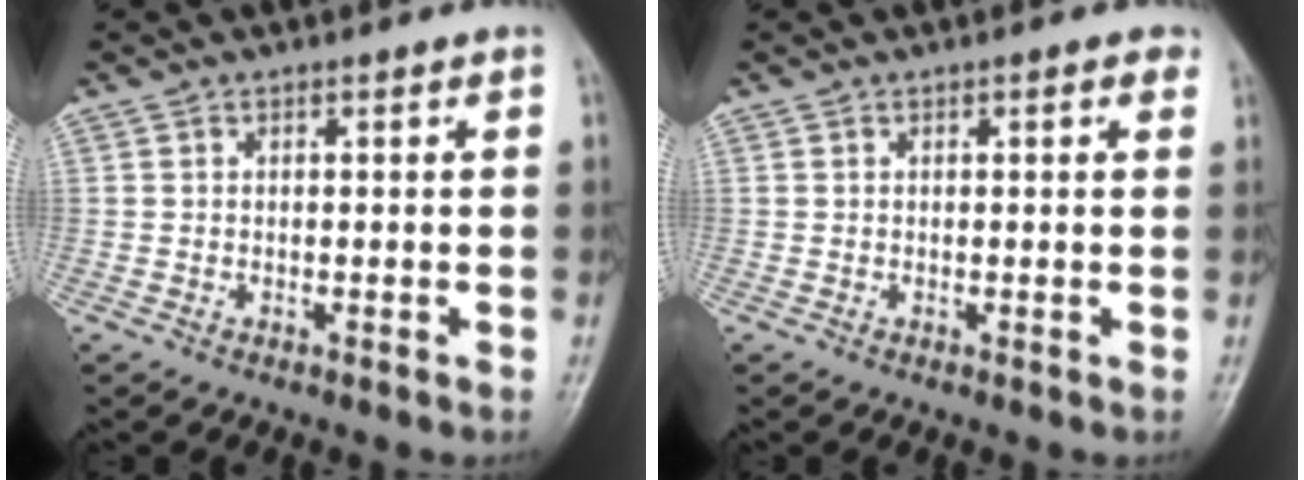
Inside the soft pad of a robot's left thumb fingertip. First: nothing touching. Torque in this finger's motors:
{"motor_torque": [-0.10, 0.00, 0.07, 0.13, 0.05]}